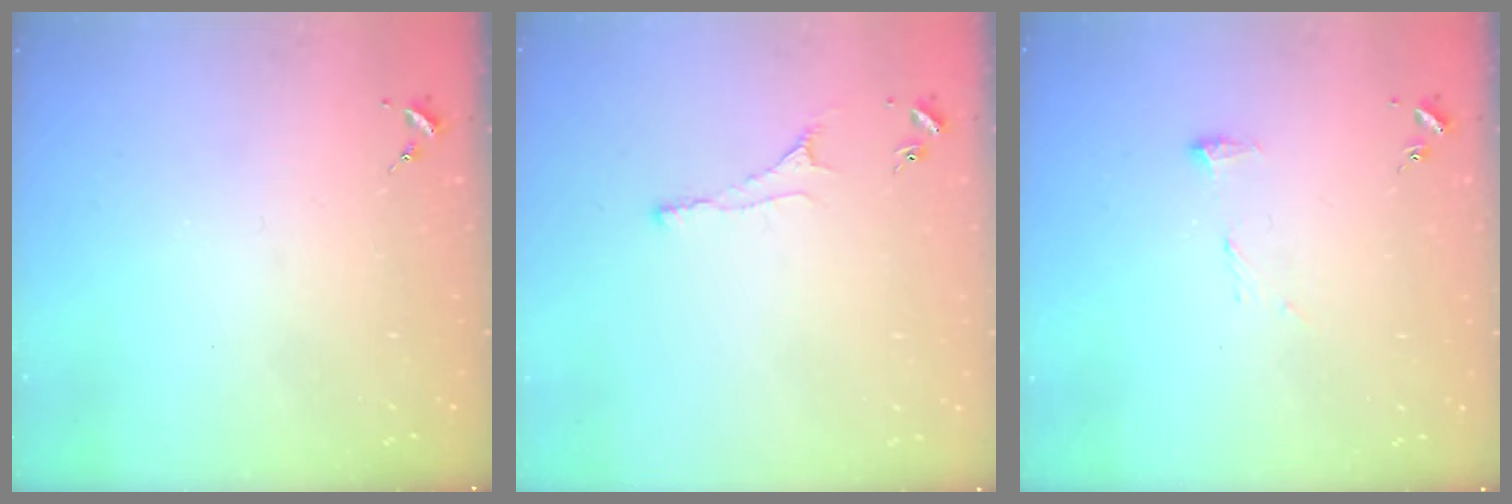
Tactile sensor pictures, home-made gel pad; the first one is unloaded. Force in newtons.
{"total": 3.5, "press": 3.4, "slide": 0.6}
{"total": 7.6, "press": 7.6, "slide": 0.1}